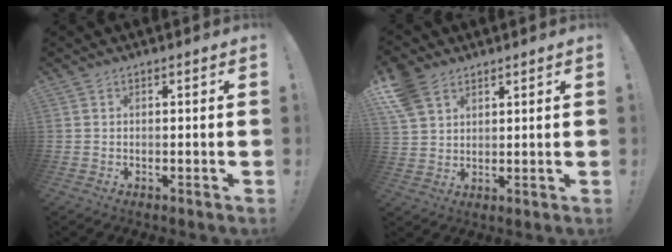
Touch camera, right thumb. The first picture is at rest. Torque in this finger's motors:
{"motor_torque": [0.07, 2.06, 0.41, 0.19, 0.09]}